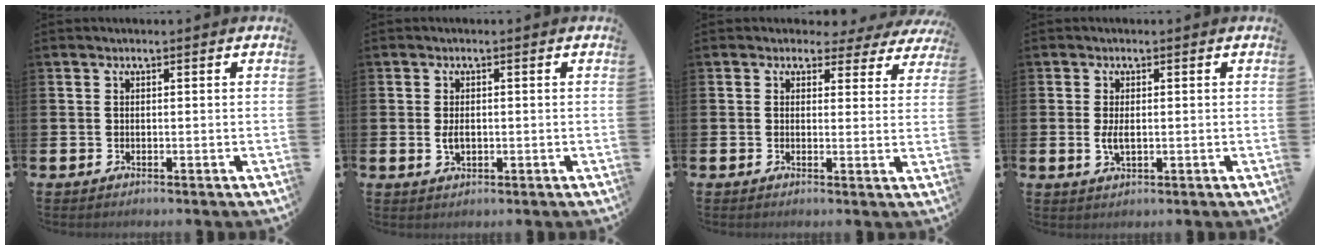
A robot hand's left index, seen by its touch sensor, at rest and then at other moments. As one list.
[{"total": 1.9, "force": [0.0, 1.1, 1.5], "torque": [-0.031, 0.006, -0.002]}, {"total": 2.3, "force": [1.7, 1.6, 0.3], "torque": [-0.002, -0.013, 0.021]}, {"total": 2.4, "force": [0.1, 1.1, 2.1], "torque": [-0.042, 0.003, 0.000]}]